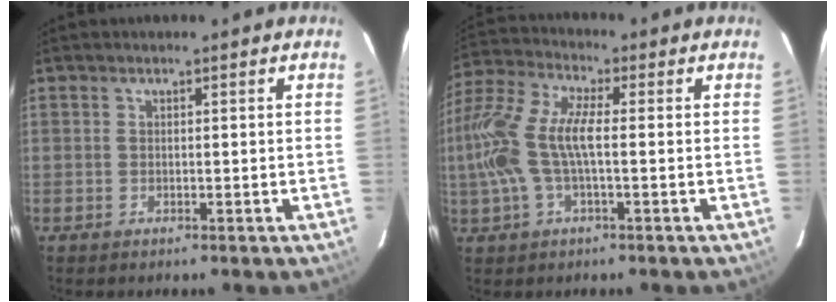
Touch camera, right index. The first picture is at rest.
{"total": 14.5, "force": [-1.3, 5.2, 13.5], "torque": [-0.285, 0.007, -0.030]}